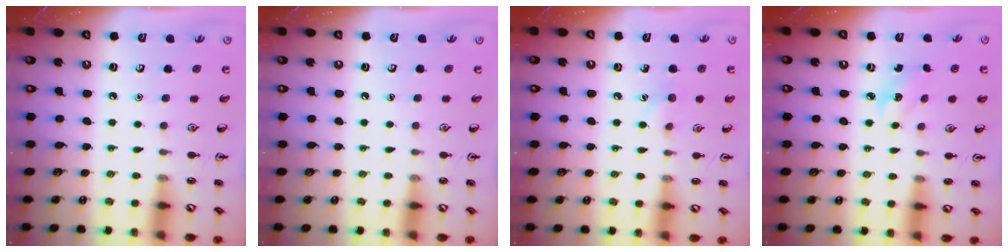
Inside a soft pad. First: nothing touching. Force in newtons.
{"total": 0.0}
{"total": 6.2, "press": 5.9, "slide": 1.9}
{"total": 2.6, "press": 2.5, "slide": 0.8}